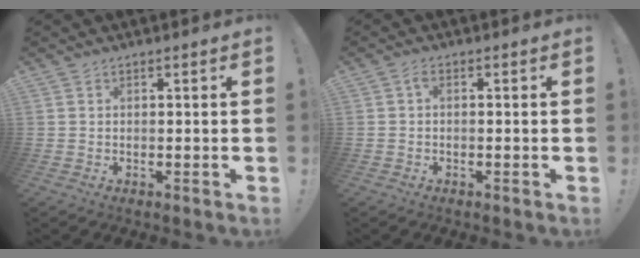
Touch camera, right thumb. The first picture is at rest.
{"total": 0.8, "force": [-0.2, 0.4, 0.7], "torque": [-0.016, 0.004, -0.003]}